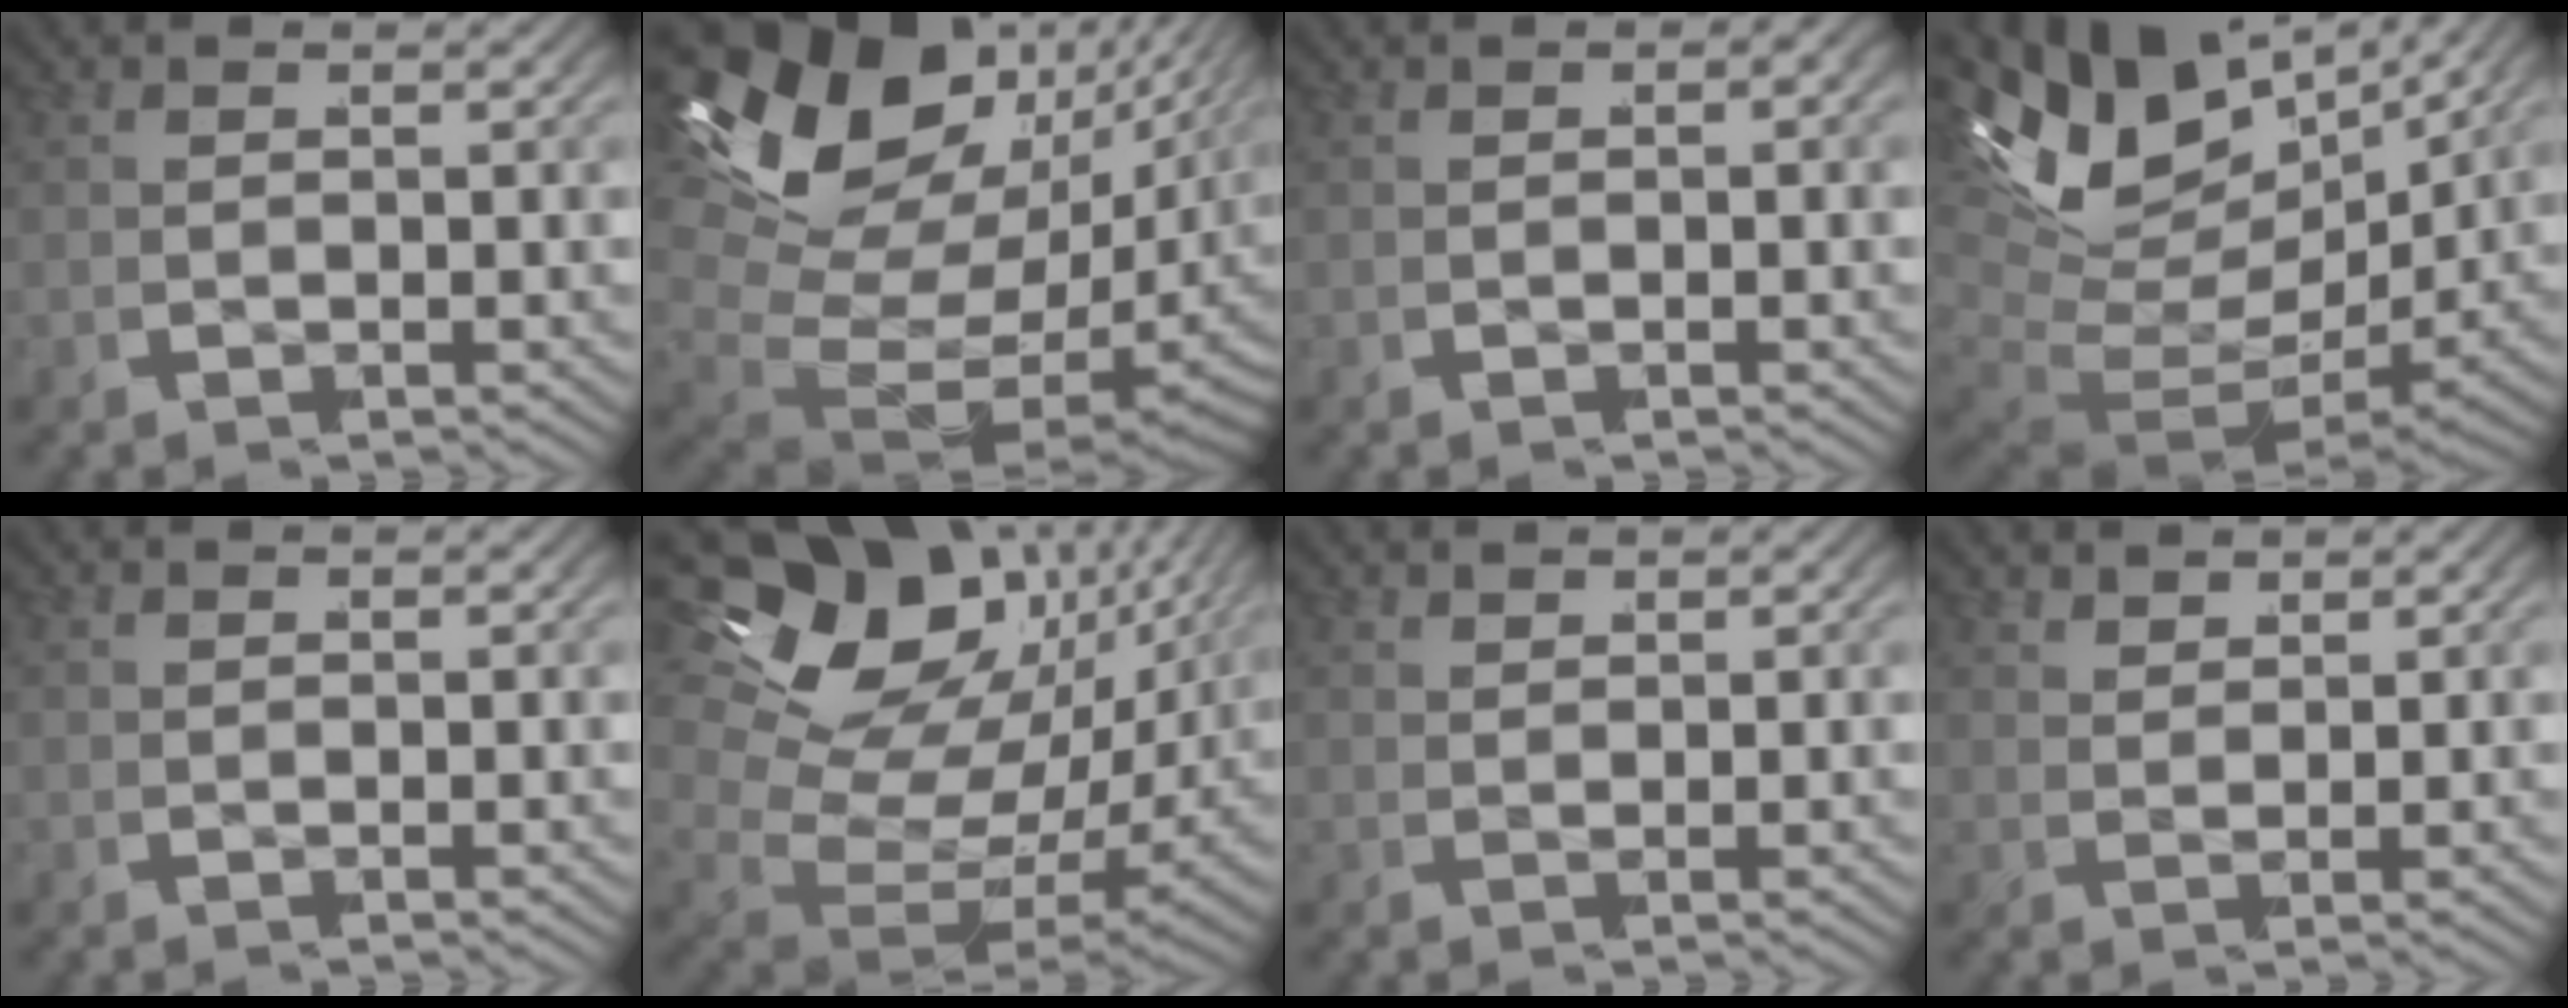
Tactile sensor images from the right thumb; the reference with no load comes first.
{"total": 16.8, "force": [-0.4, 11.7, 12.1], "torque": [-0.241, -0.052, 0.012]}
{"total": 1.4, "force": [0.0, 0.8, 1.1], "torque": [-0.003, 0.004, -0.003]}
{"total": 11.8, "force": [0.5, 8.0, 8.7], "torque": [-0.199, -0.053, 0.026]}
{"total": 0.0}
{"total": 15.4, "force": [2.2, 10.9, 10.7], "torque": [-0.192, -0.019, 0.028]}
{"total": 1.5, "force": [1.3, -0.5, -0.5], "torque": [0.014, 0.005, 0.026]}
{"total": 2.0, "force": [1.9, -0.3, -0.5], "torque": [0.013, 0.006, 0.037]}